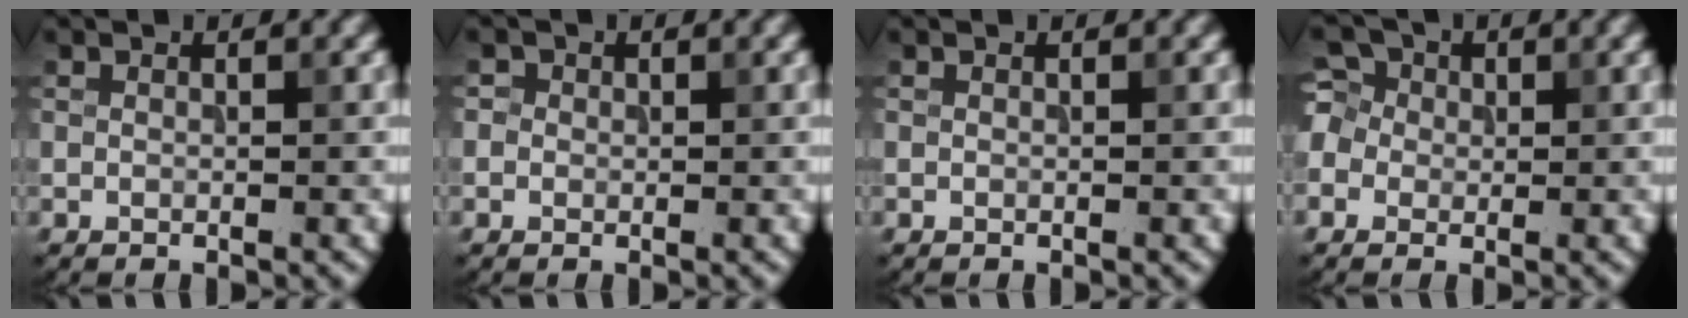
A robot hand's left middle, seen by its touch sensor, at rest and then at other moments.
{"total": 1.1, "force": [0.4, 1.0, 0.3], "torque": [-0.001, -0.002, -0.003]}
{"total": 0.0}
{"total": 3.7, "force": [0.2, 3.4, 1.5], "torque": [-0.024, 0.025, -0.015]}